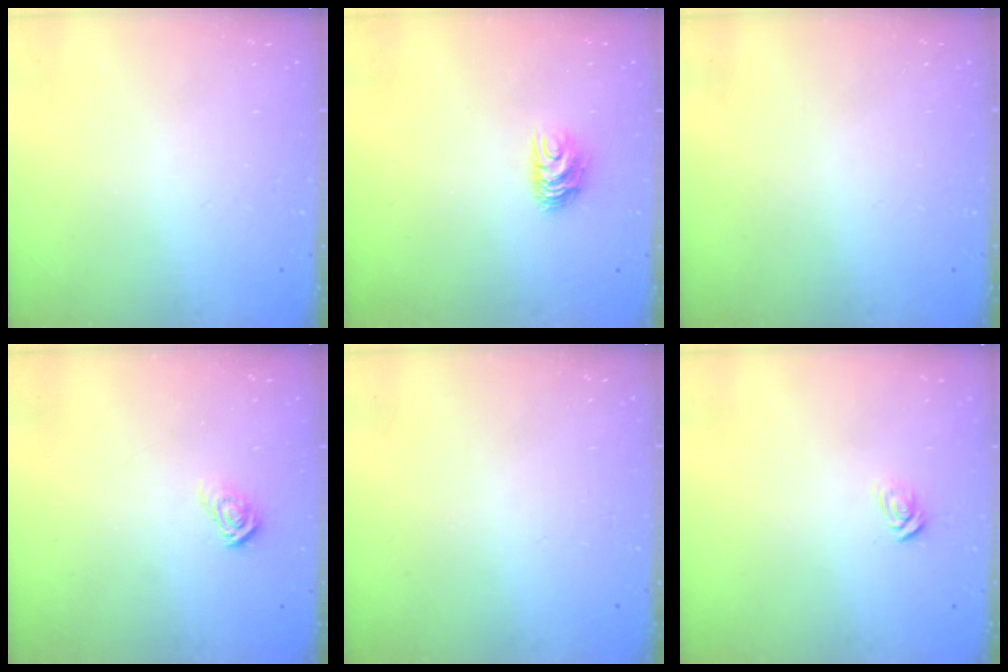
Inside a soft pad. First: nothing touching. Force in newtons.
{"total": 6.7, "press": 6.6, "slide": 0.6}
{"total": 0.0}
{"total": 5.3, "press": 5.3, "slide": 0.4}
{"total": 0.0}
{"total": 3.7, "press": 3.7, "slide": 0.4}